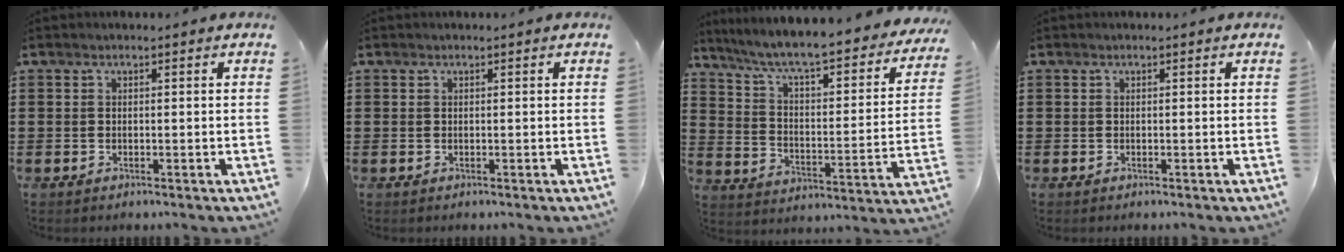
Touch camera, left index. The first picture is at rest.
{"total": 0.0}
{"total": 6.2, "force": [5.0, 0.0, 3.6], "torque": [-0.093, -0.049, 0.077]}
{"total": 0.0}